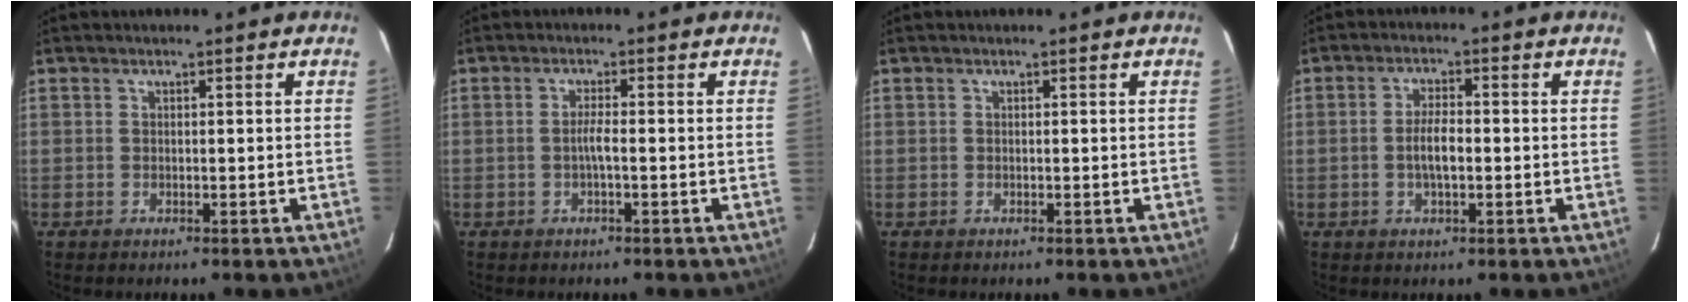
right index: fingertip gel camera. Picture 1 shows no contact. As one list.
[{"total": 1.8, "force": [-0.6, -0.1, 1.7], "torque": [-0.034, 0.001, -0.013]}, {"total": 0.0}, {"total": 4.3, "force": [-0.8, 1.5, 4.0], "torque": [-0.076, 0.002, -0.013]}]